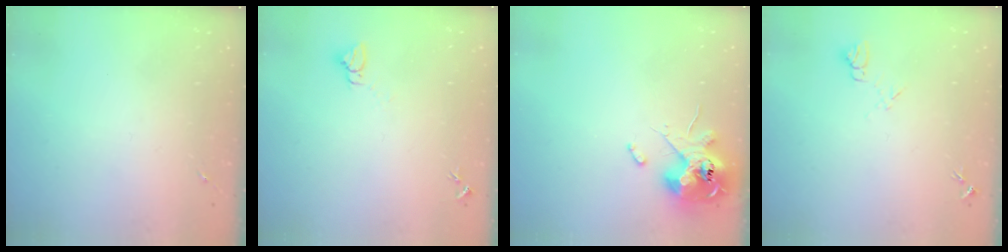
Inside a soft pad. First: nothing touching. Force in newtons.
{"total": 2.8, "press": 2.8, "slide": 0.1}
{"total": 12.0, "press": 11.8, "slide": 1.9}
{"total": 7.1, "press": 7.1, "slide": 0.7}